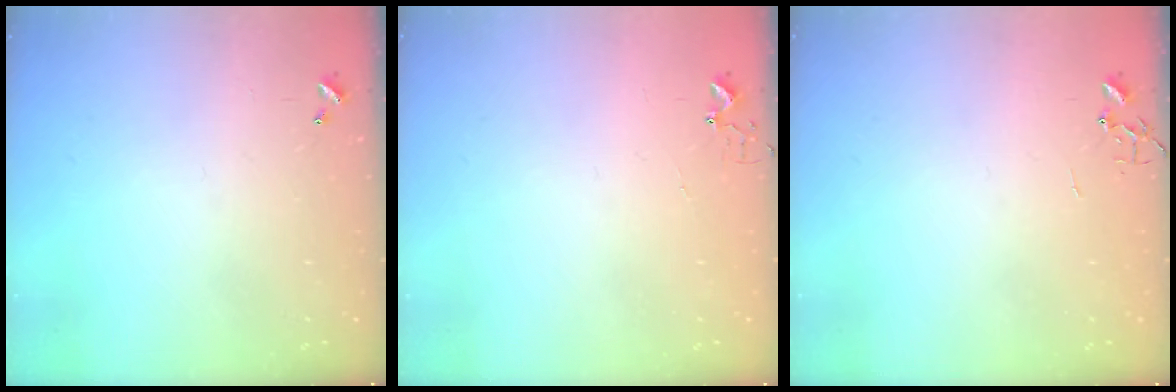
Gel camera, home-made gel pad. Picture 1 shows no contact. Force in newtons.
{"total": 2.9, "press": 2.9, "slide": 0.3}
{"total": 0.0}